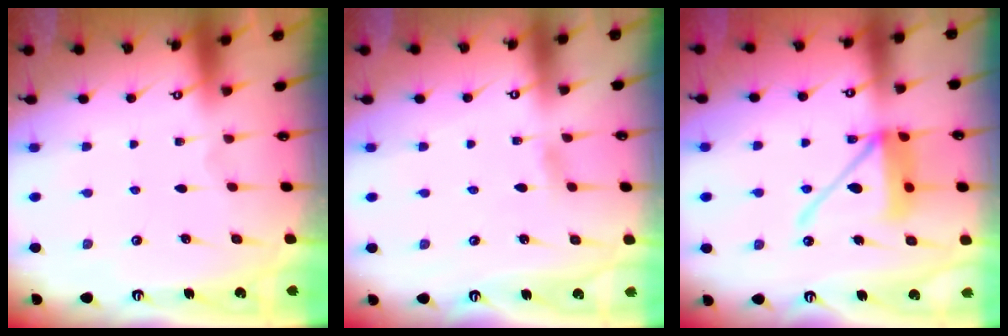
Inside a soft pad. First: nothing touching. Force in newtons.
{"total": 2.6, "press": 2.6, "slide": 0.3}
{"total": 14.0, "press": 13.9, "slide": 1.9}